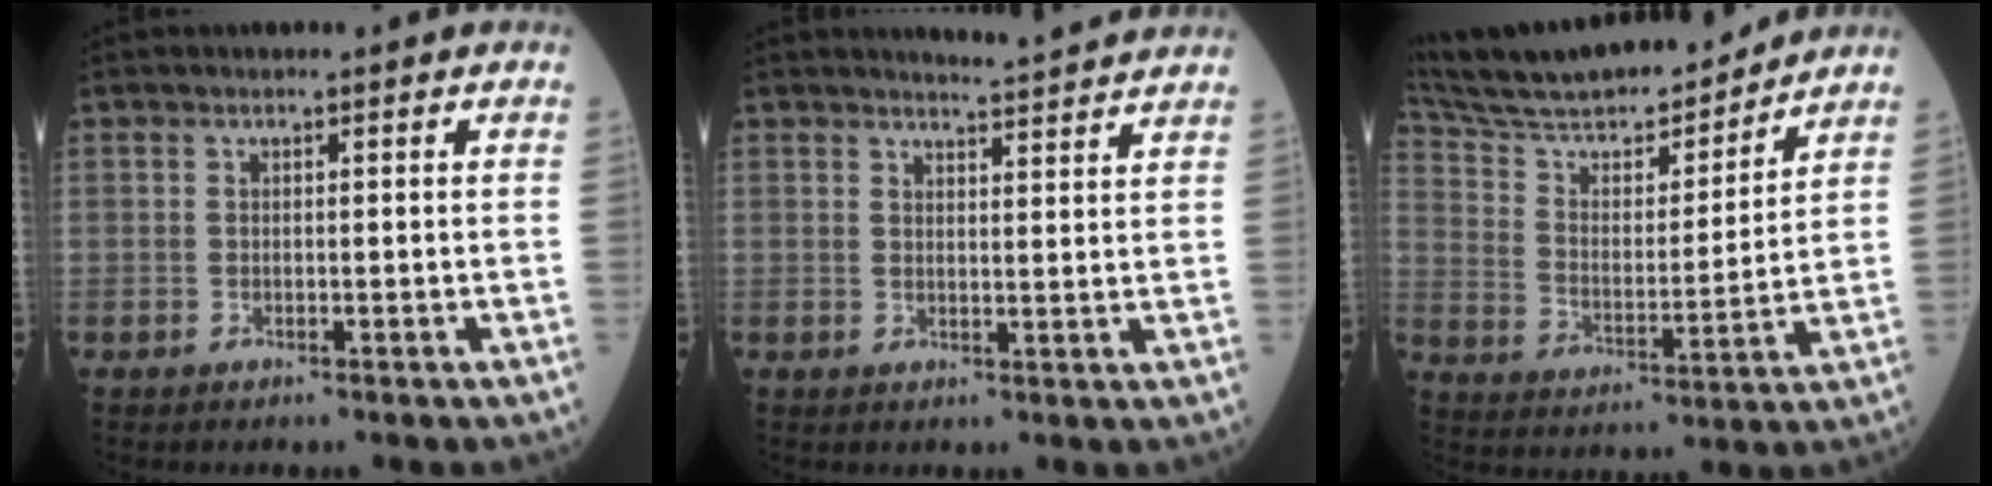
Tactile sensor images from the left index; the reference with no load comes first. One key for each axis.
{"total": 6.0, "fx": 5.8, "fy": -0.8, "fz": 1.1, "tx": -0.028, "ty": 0.001, "tz": 0.069}
{"total": 21.2, "fx": 19.0, "fy": 3.3, "fz": 8.9, "tx": -0.158, "ty": 0.009, "tz": 0.307}